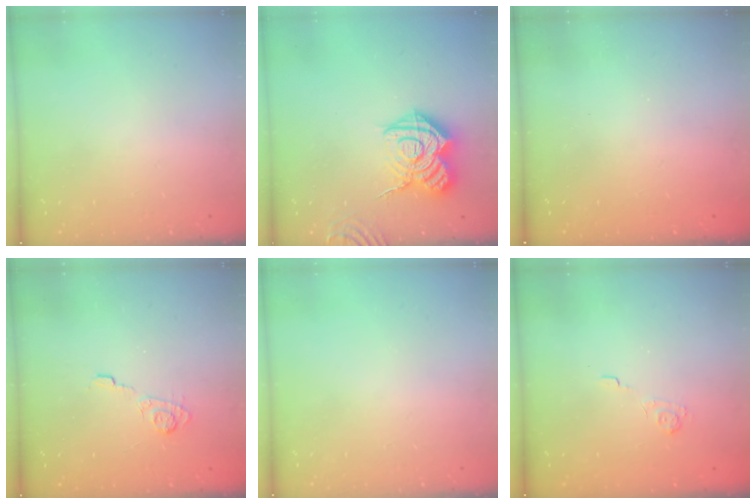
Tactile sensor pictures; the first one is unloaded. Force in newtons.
{"total": 17.2, "press": 17.2, "slide": 1.5}
{"total": 2.3, "press": 2.2, "slide": 0.7}
{"total": 4.2, "press": 3.8, "slide": 1.6}
{"total": 0.0}
{"total": 2.2, "press": 1.7, "slide": 1.4}